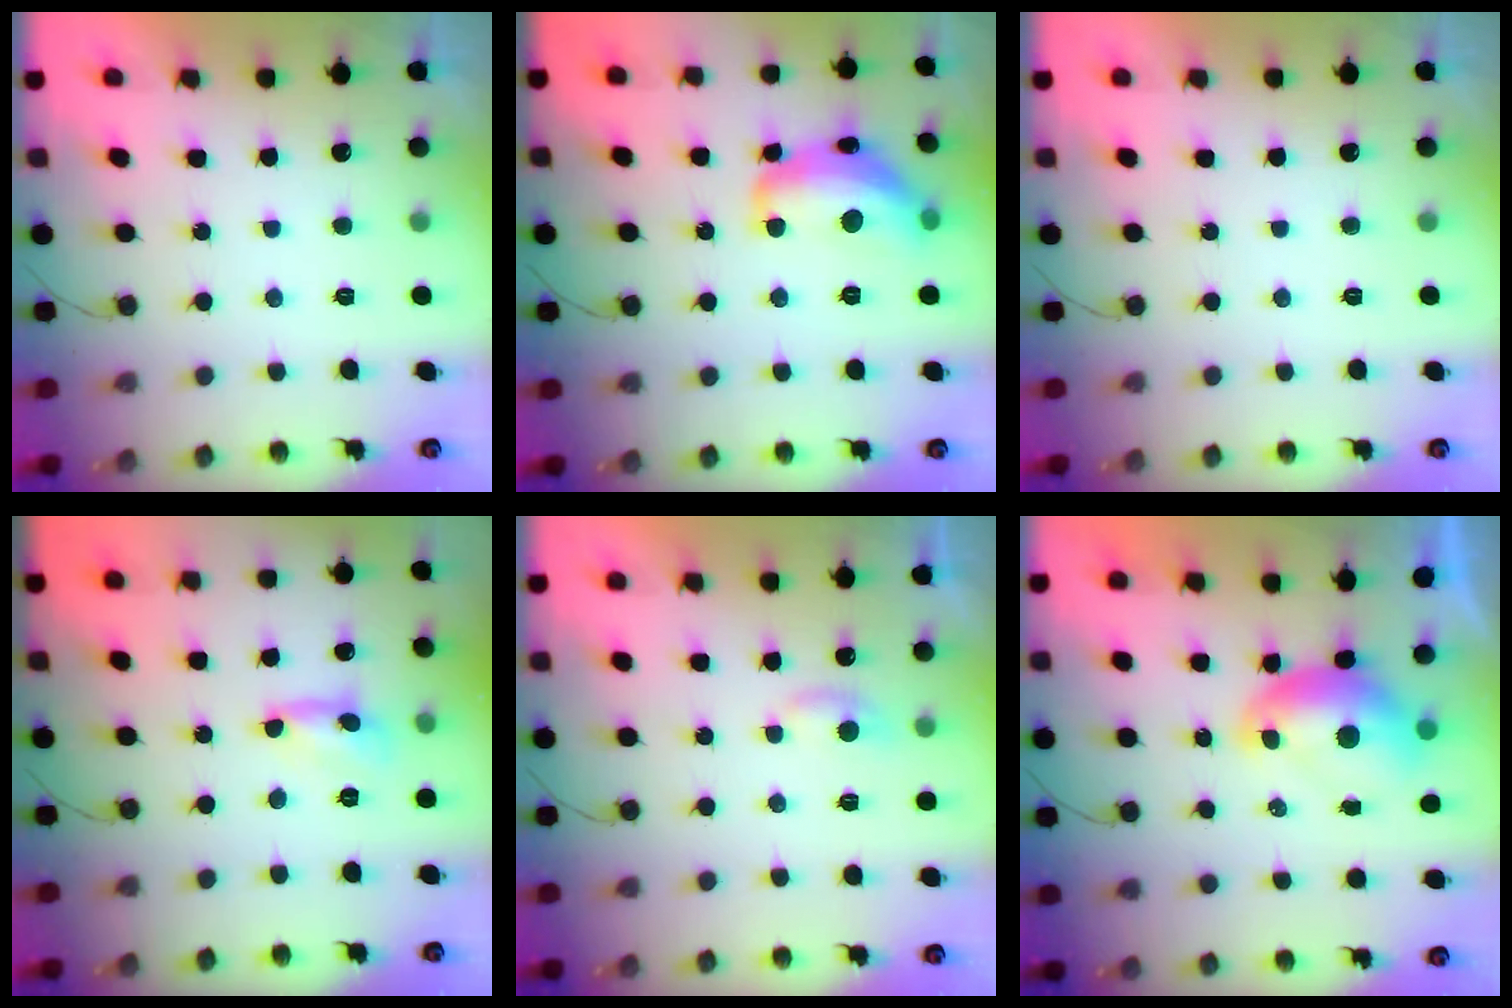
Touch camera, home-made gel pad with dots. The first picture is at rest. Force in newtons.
{"total": 15.9, "press": 15.9, "slide": 0.8}
{"total": 0.0}
{"total": 1.8, "press": 1.8, "slide": 0.2}
{"total": 4.5, "press": 4.5, "slide": 0.6}
{"total": 7.6, "press": 7.5, "slide": 1.0}